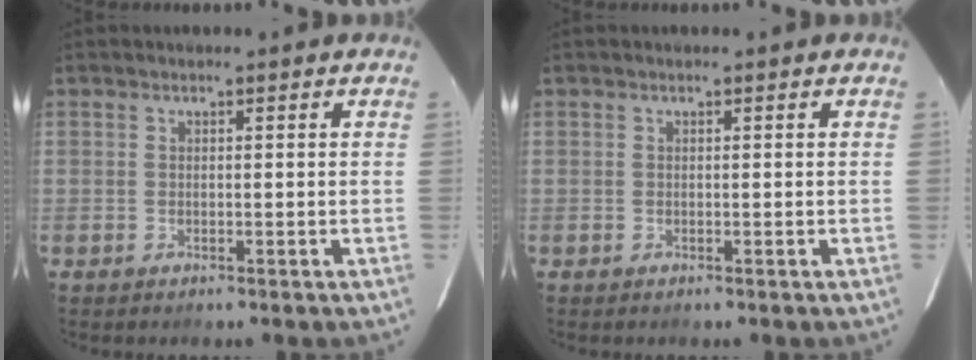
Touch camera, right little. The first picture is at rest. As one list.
[{"total": 0.0}]